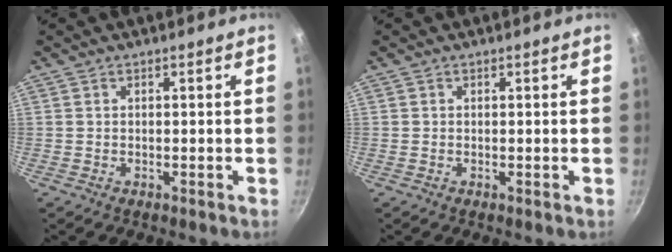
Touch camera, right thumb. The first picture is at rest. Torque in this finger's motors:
{"motor_torque": [0.23, 0.06, -0.20, -0.01, -0.03]}